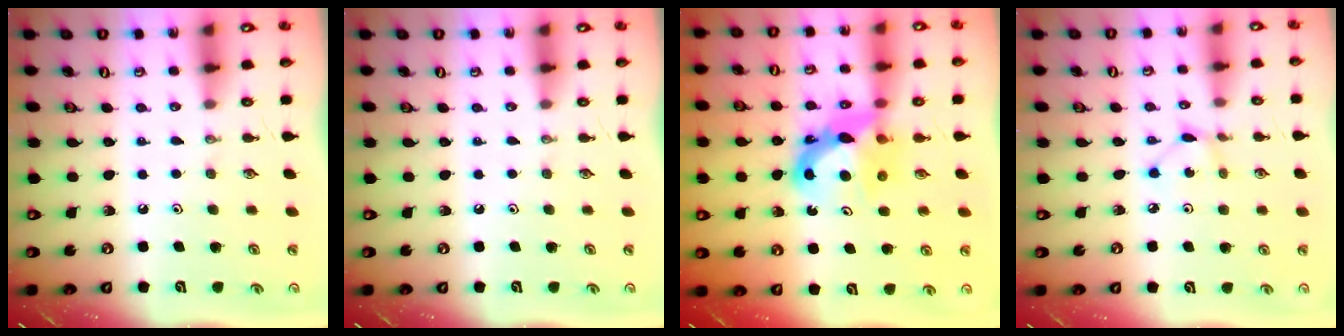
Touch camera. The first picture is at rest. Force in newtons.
{"total": 0.0}
{"total": 9.8, "press": 9.8, "slide": 0.5}
{"total": 2.4, "press": 2.4, "slide": 0.1}